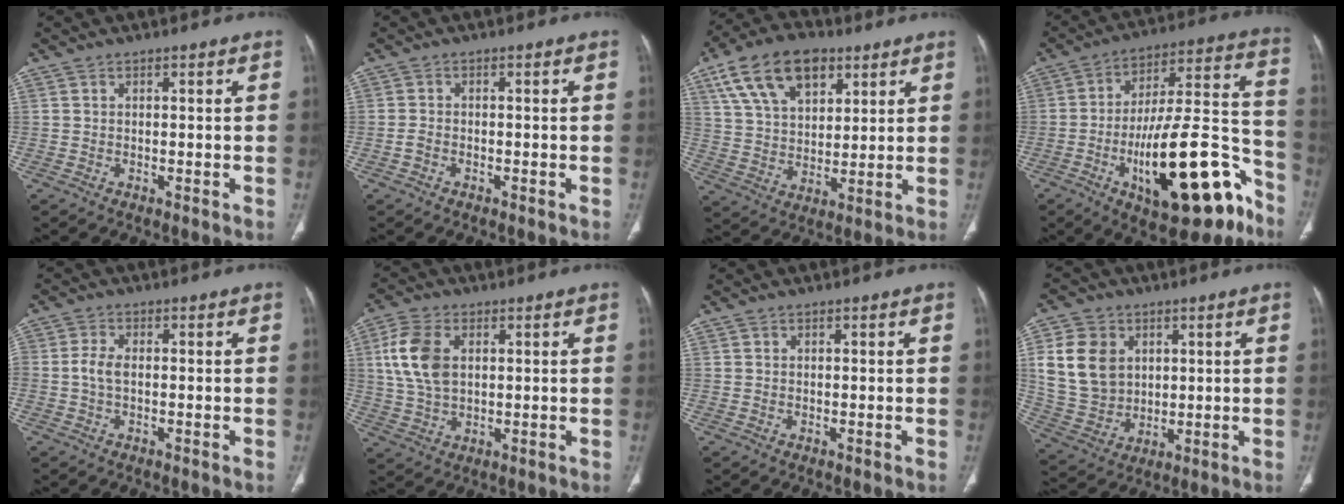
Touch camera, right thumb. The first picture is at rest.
{"total": 1.3, "force": [-0.7, 0.8, 0.7], "torque": [-0.018, 0.003, -0.015]}
{"total": 16.2, "force": [8.2, 9.4, 10.3], "torque": [-0.158, -0.014, 0.151]}
{"total": 26.1, "force": [-12.4, 9.2, 21.1], "torque": [-0.272, 0.089, -0.179]}
{"total": 3.1, "force": [-0.3, 1.7, 2.5], "torque": [-0.059, 0.004, -0.010]}
{"total": 9.9, "force": [2.3, 6.1, 7.4], "torque": [-0.155, 0.001, 0.047]}
{"total": 0.0}
{"total": 13.4, "force": [3.4, 10.6, 7.4], "torque": [-0.119, -0.007, 0.077]}